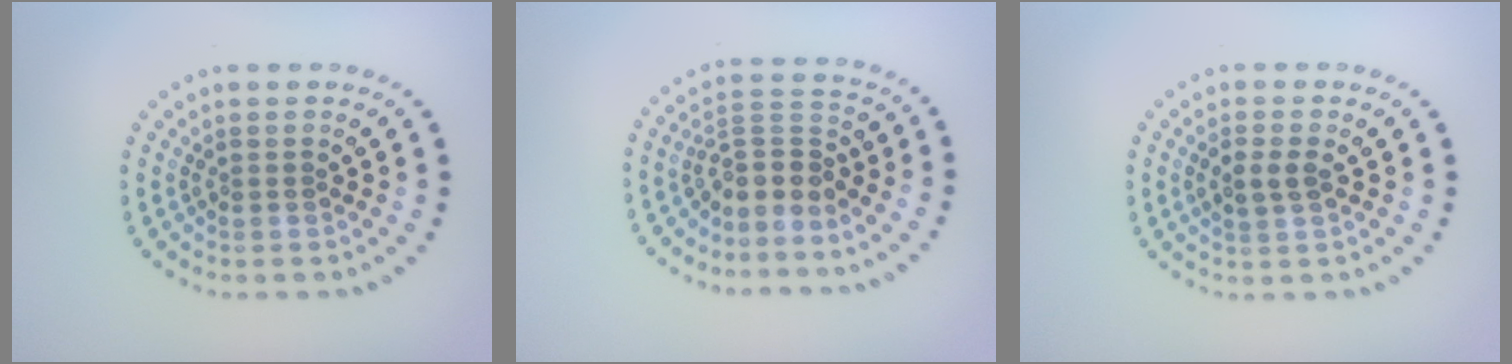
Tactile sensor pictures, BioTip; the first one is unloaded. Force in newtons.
{"total": 3.0, "press": 2.2, "slide": 2.0}
{"total": 1.7, "press": 1.7, "slide": 0.3}